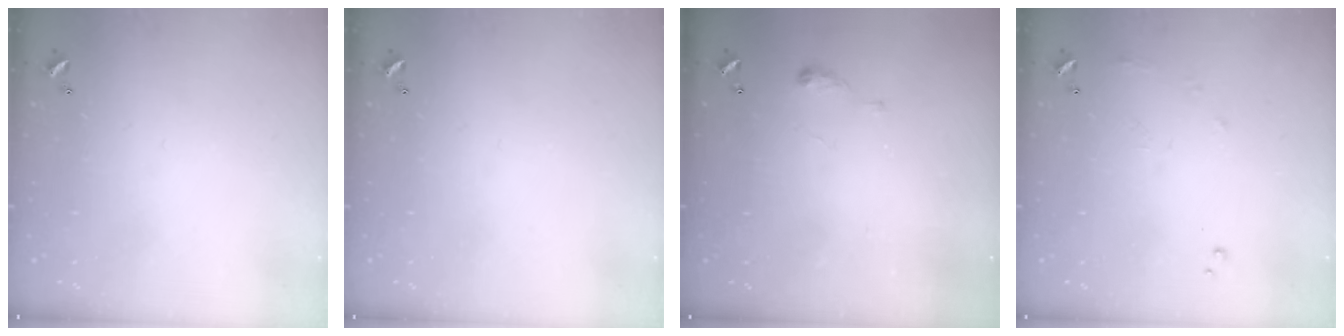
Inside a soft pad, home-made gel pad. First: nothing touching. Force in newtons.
{"total": 0.0}
{"total": 4.8, "press": 4.7, "slide": 0.6}
{"total": 5.4, "press": 5.3, "slide": 0.6}